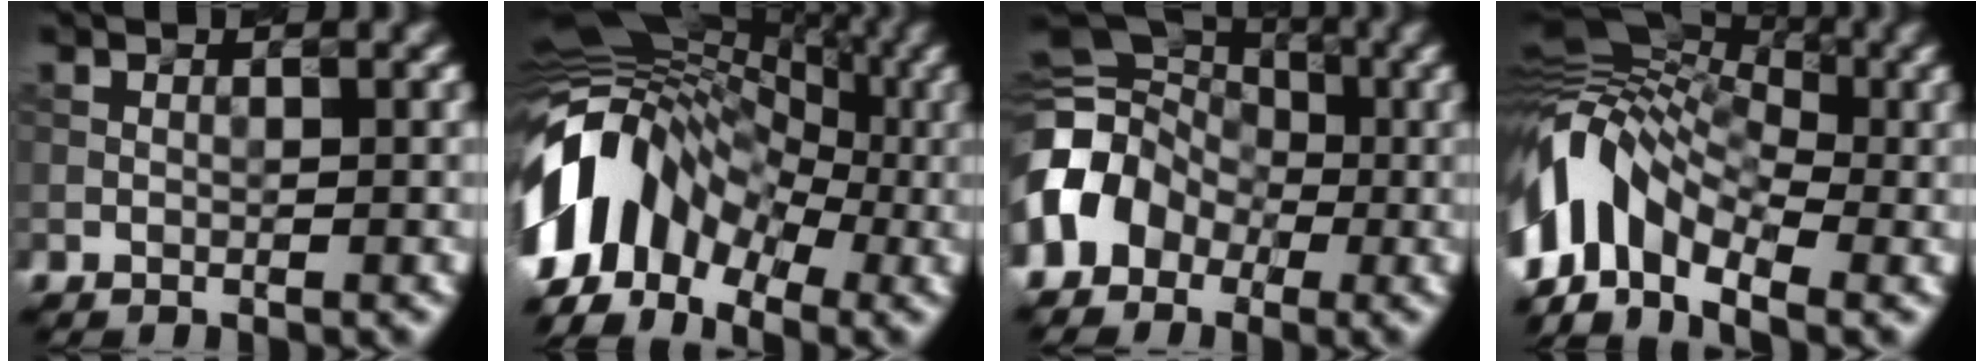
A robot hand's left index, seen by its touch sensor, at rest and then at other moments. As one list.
[{"total": 13.9, "force": [-3.3, 9.7, 9.5], "torque": [-0.183, 0.014, -0.067]}, {"total": 7.6, "force": [-1.8, 6.2, 4.0], "torque": [-0.059, 0.012, -0.048]}, {"total": 10.5, "force": [-2.8, 6.6, 7.8], "torque": [-0.150, 0.018, -0.075]}]